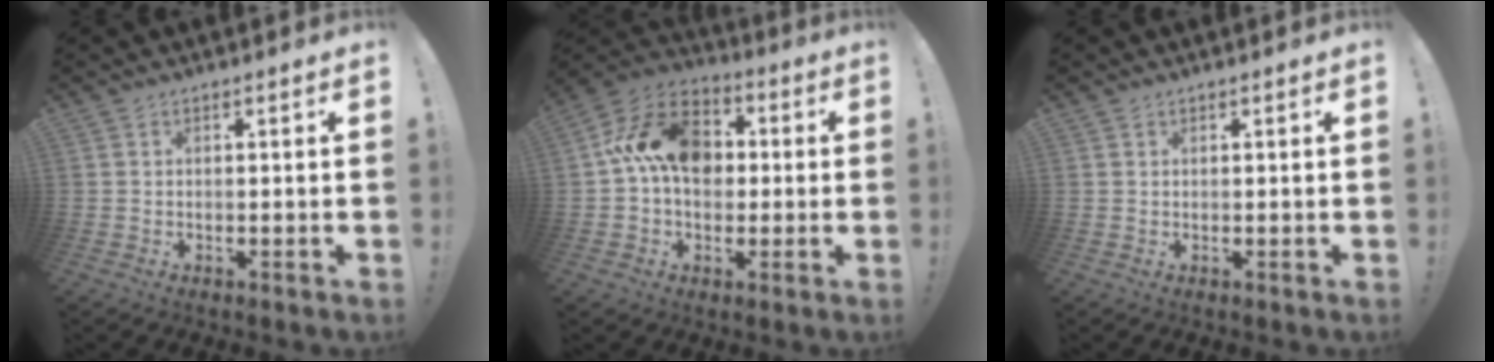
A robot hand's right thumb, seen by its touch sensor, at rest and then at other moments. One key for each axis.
{"total": 17.0, "fx": 2.4, "fy": 12.6, "fz": 11.1, "tx": -0.183, "ty": 0.017, "tz": 0.046}
{"total": 0.6, "fx": 0.5, "fy": 0.4, "fz": 0.1, "tx": 0.003, "ty": -0.002, "tz": 0.009}